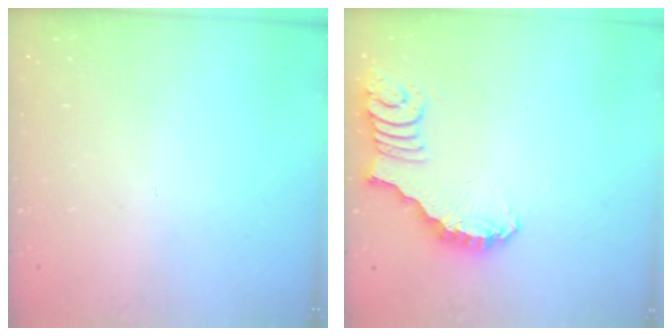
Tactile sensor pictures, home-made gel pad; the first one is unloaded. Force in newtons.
{"total": 2.7, "press": 2.6, "slide": 0.5}